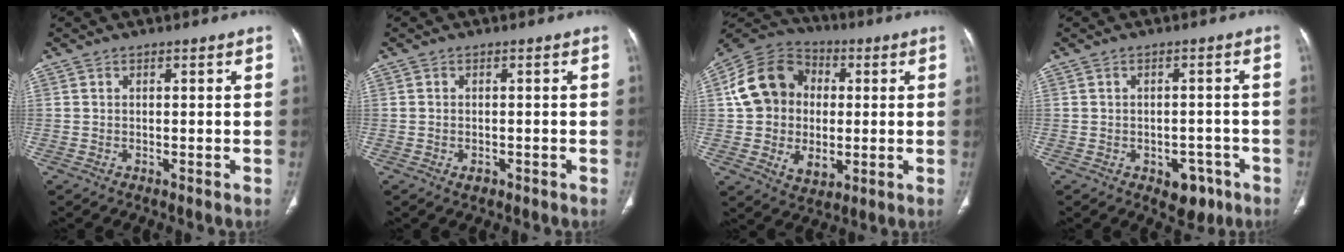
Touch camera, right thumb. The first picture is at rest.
{"total": 1.5, "force": [-0.8, 1.0, 0.7], "torque": [-0.007, 0.005, -0.010]}
{"total": 17.3, "force": [1.5, 14.0, 10.0], "torque": [-0.141, 0.013, 0.023]}
{"total": 5.4, "force": [-2.8, 3.7, 2.9], "torque": [-0.009, 0.018, -0.031]}